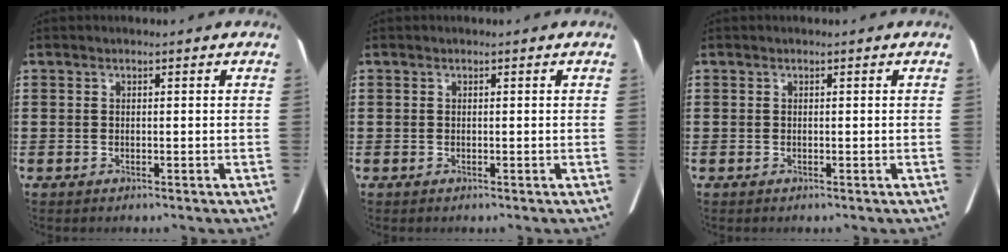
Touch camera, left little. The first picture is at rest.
{"total": 0.0}
{"total": 0.0}